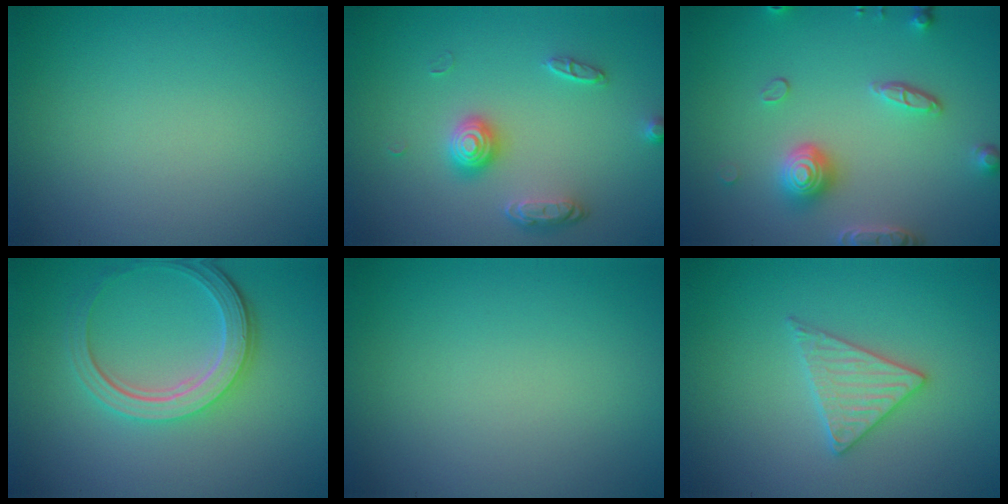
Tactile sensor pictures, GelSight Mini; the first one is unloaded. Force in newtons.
{"total": 2.6, "press": 2.2, "slide": 1.5}
{"total": 4.1, "press": 3.5, "slide": 2.1}
{"total": 4.8, "press": 3.7, "slide": 3.1}
{"total": 0.0}
{"total": 2.6, "press": 2.6, "slide": 0.3}